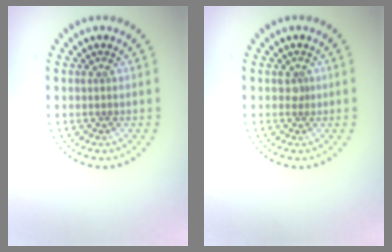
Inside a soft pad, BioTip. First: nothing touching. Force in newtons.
{"total": 0.8, "press": 0.6, "slide": 0.6}